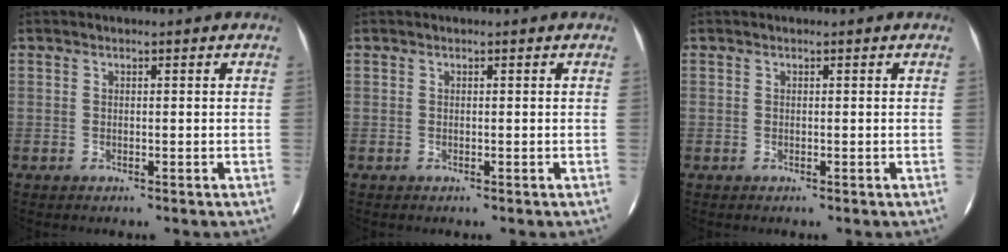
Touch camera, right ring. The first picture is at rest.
{"total": 0.0}
{"total": 0.0}